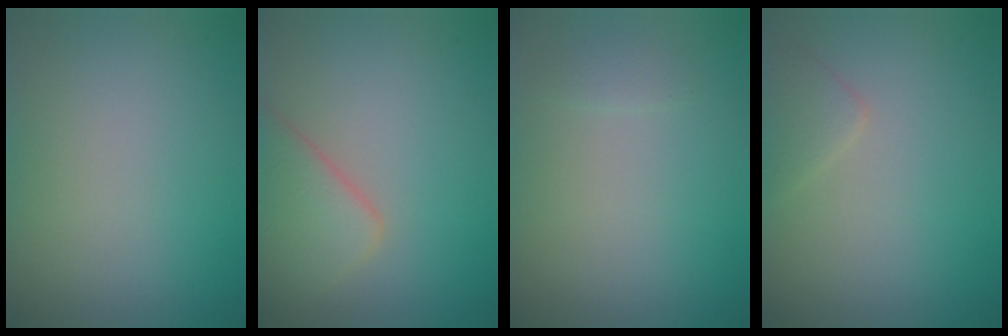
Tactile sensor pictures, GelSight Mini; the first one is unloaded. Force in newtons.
{"total": 3.9, "press": 3.9, "slide": 0.3}
{"total": 0.6, "press": 0.6, "slide": 0.0}
{"total": 1.3, "press": 1.3, "slide": 0.1}